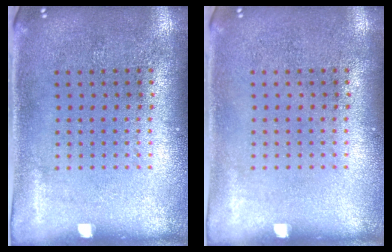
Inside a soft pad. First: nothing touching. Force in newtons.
{"total": 0.0}